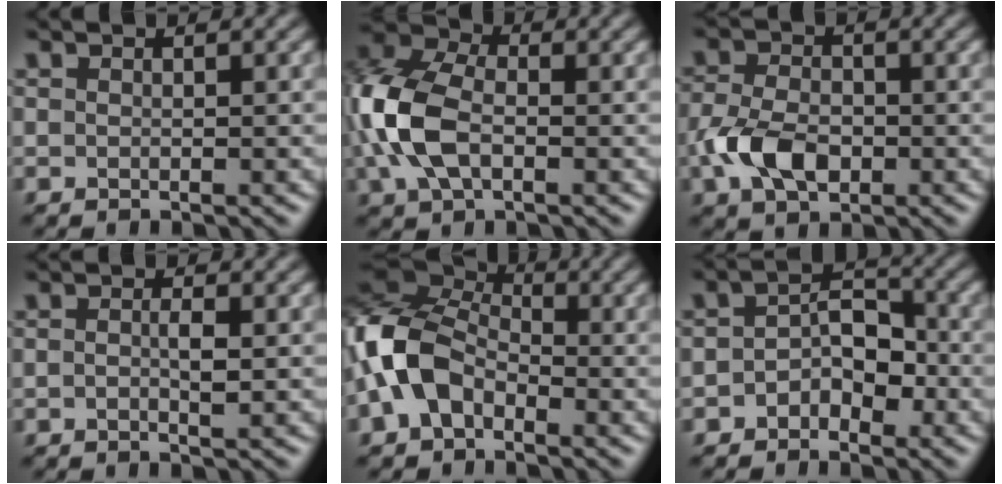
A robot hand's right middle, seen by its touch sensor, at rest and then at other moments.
{"total": 8.2, "force": [-1.2, 5.2, 6.2], "torque": [-0.157, 0.007, -0.038]}
{"total": 4.9, "force": [-1.5, 3.2, 3.3], "torque": [-0.075, -0.003, -0.034]}
{"total": 1.5, "force": [-0.2, 0.4, 1.5], "torque": [-0.029, -0.001, -0.005]}
{"total": 8.1, "force": [-2.0, 5.6, 5.5], "torque": [-0.123, 0.013, -0.062]}
{"total": 3.3, "force": [-1.4, 2.2, 2.0], "torque": [-0.029, 0.013, -0.029]}